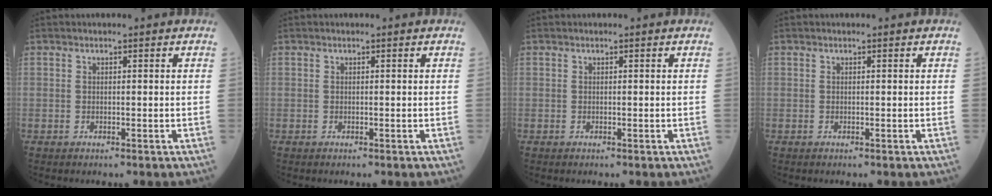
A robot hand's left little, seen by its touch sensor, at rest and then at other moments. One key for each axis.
{"total": 0.0}
{"total": 0.0}
{"total": 0.0}